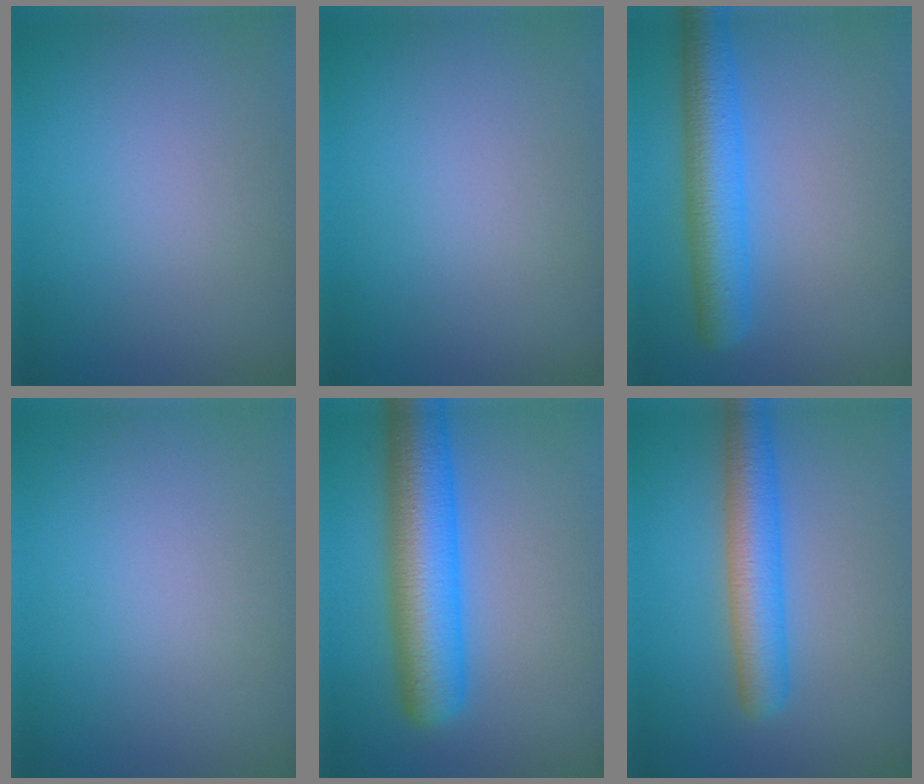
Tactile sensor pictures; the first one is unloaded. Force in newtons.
{"total": 0.0}
{"total": 5.7, "press": 5.7, "slide": 0.2}
{"total": 0.0}
{"total": 8.7, "press": 8.7, "slide": 0.2}
{"total": 5.1, "press": 5.1, "slide": 0.1}